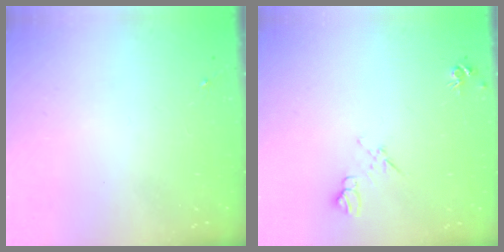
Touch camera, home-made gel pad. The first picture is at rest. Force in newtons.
{"total": 7.8, "press": 7.8, "slide": 0.9}